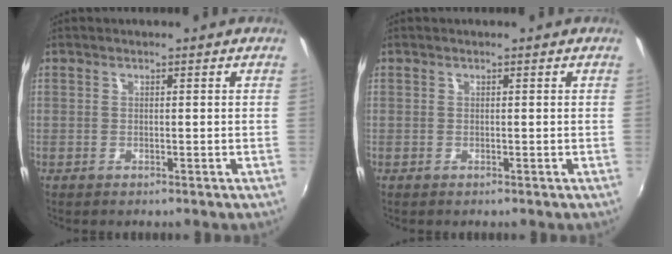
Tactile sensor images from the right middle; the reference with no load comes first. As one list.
[{"total": 0.0}]